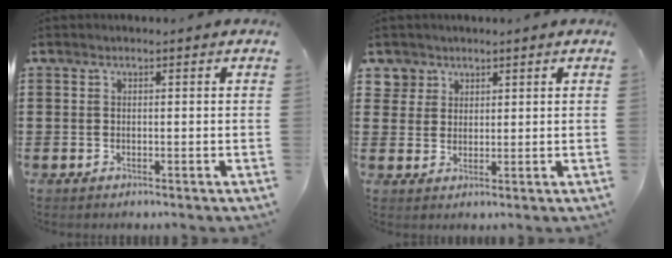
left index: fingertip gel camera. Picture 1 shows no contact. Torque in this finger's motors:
{"motor_torque": [0.00, 0.00, -0.05, -0.04]}